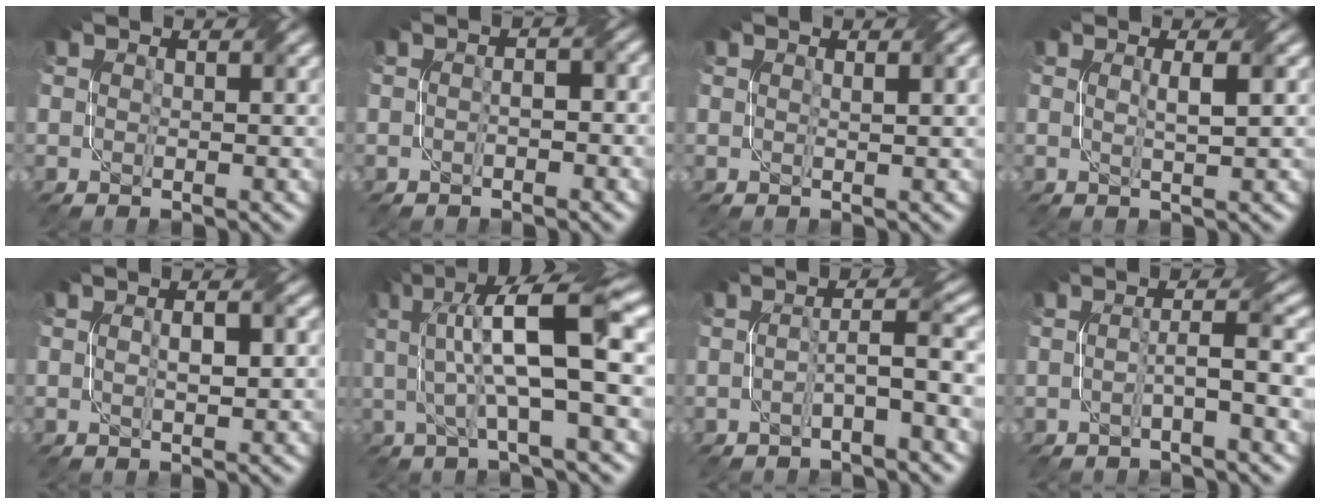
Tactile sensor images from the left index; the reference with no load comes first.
{"total": 1.8, "force": [-0.4, 0.8, 1.5], "torque": [-0.027, 0.002, -0.013]}
{"total": 1.9, "force": [0.8, 0.6, 1.6], "torque": [-0.017, 0.005, 0.005]}
{"total": 1.7, "force": [0.3, 0.2, 1.7], "torque": [-0.028, 0.006, 0.002]}
{"total": 2.0, "force": [0.1, 0.5, 1.9], "torque": [-0.030, 0.001, 0.005]}
{"total": 9.9, "force": [1.4, 2.4, 9.6], "torque": [-0.160, 0.012, 0.027]}
{"total": 3.3, "force": [-0.8, 0.3, 3.2], "torque": [-0.053, 0.015, -0.020]}
{"total": 3.6, "force": [-0.6, 0.4, 3.5], "torque": [-0.053, 0.011, -0.016]}